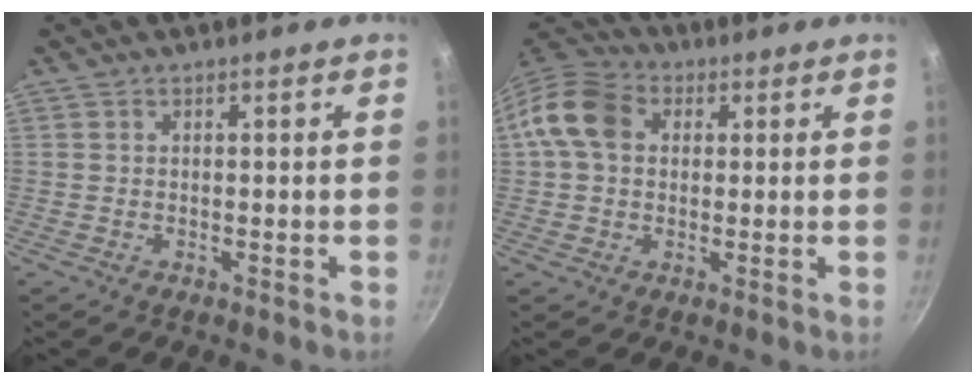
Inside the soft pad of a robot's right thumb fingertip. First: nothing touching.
{"total": 9.9, "force": [1.8, 7.6, 6.0], "torque": [-0.090, 0.021, 0.015]}